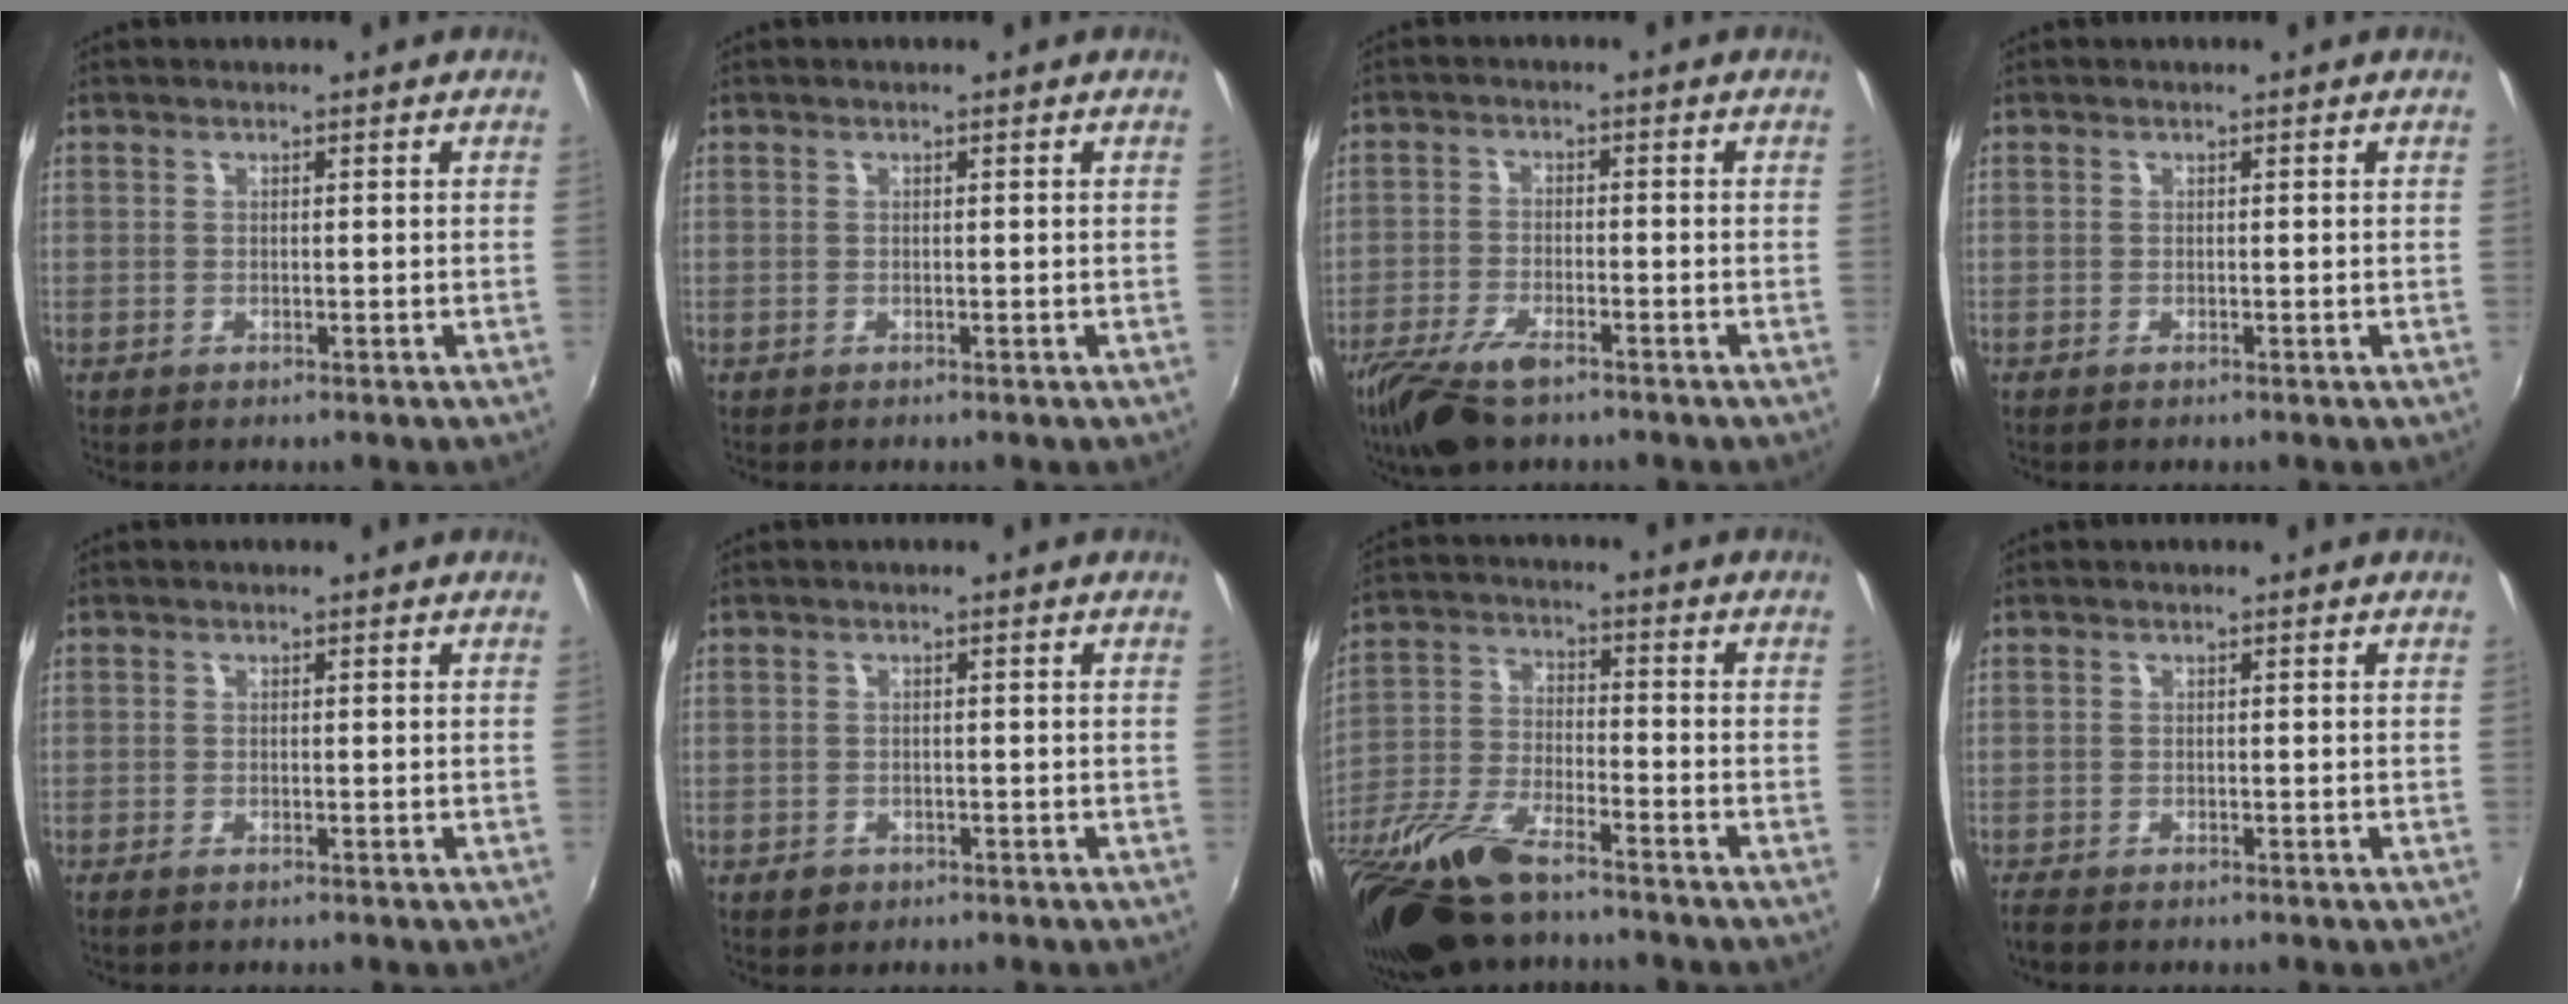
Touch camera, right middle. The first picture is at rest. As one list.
[{"total": 0.0}, {"total": 10.2, "force": [-7.2, 3.5, 6.3], "torque": [-0.151, -0.027, -0.139]}, {"total": 0.6, "force": [-0.5, 0.1, 0.4], "torque": [-0.009, -0.003, -0.009]}, {"total": 1.2, "force": [-0.9, 0.2, 0.7], "torque": [-0.015, -0.005, -0.017]}, {"total": 1.9, "force": [-1.1, 1.4, 0.6], "torque": [-0.013, -0.002, -0.016]}, {"total": 19.5, "force": [-14.6, 5.7, 11.5], "torque": [-0.251, -0.049, -0.273]}, {"total": 2.1, "force": [-1.9, 0.6, 0.8], "torque": [-0.020, -0.012, -0.037]}]